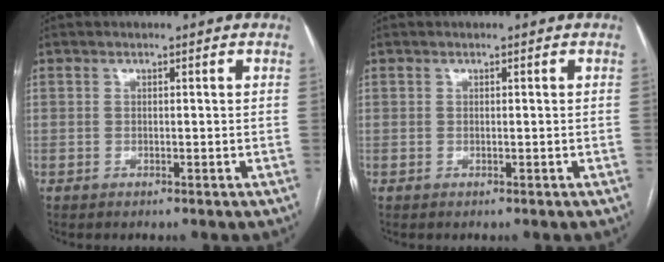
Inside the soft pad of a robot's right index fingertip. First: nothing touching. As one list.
[{"total": 0.0}]